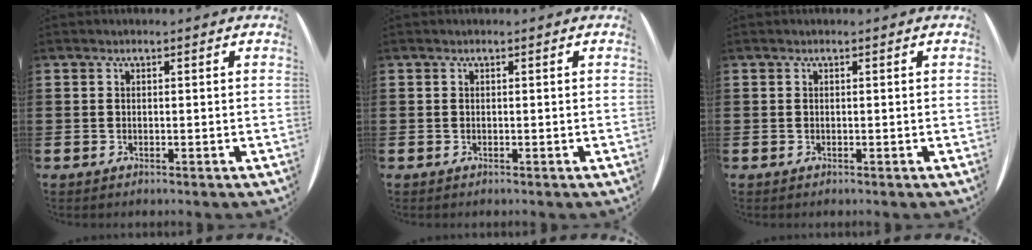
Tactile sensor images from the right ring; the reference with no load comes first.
{"total": 0.0}
{"total": 0.0}